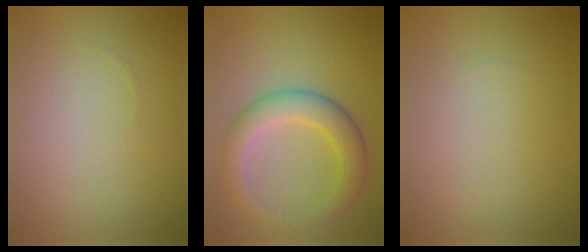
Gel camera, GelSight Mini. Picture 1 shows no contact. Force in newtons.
{"total": 4.5, "press": 4.5, "slide": 0.1}
{"total": 0.0}